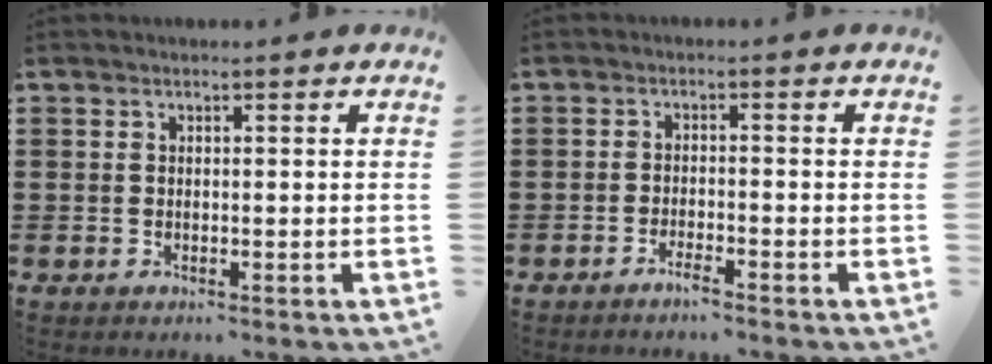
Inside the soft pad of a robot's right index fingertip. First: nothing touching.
{"total": 2.0, "force": [-1.7, 0.0, 1.0], "torque": [-0.016, 0.000, -0.031]}